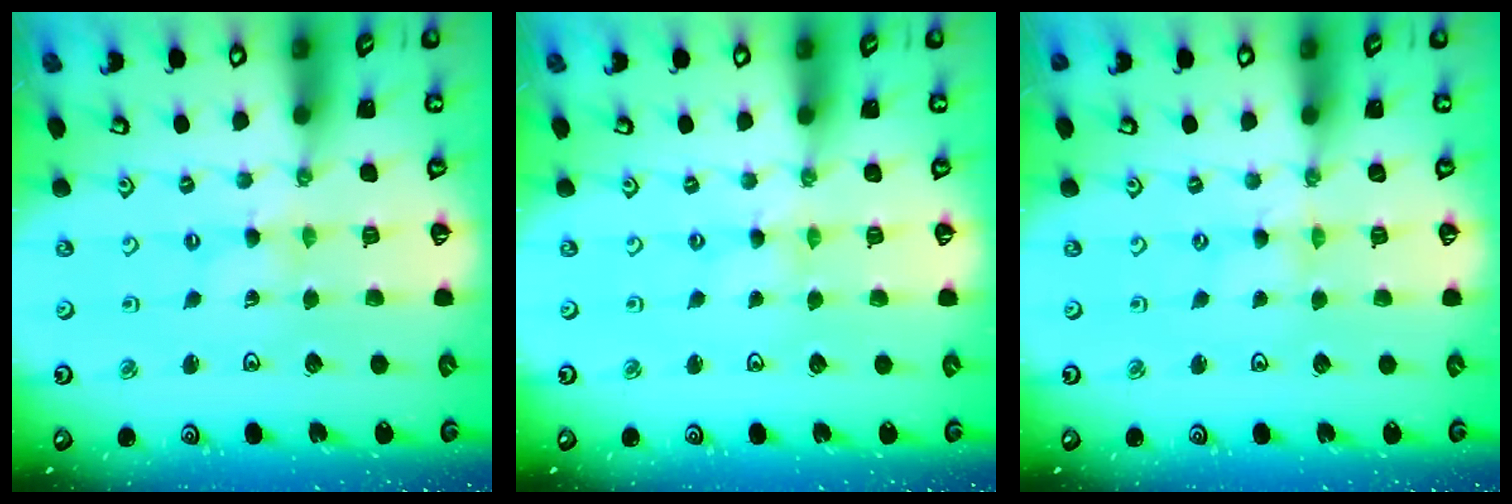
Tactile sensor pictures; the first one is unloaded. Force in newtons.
{"total": 0.0}
{"total": 0.0}